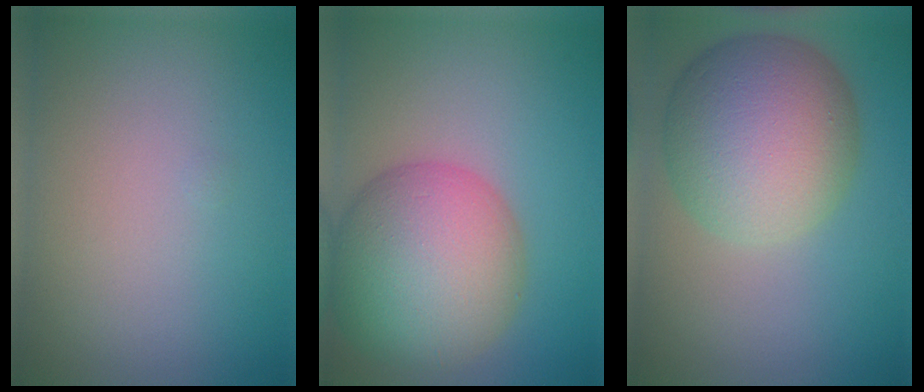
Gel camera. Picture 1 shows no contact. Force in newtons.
{"total": 10.7, "press": 10.7, "slide": 0.3}
{"total": 10.4, "press": 10.4, "slide": 0.5}